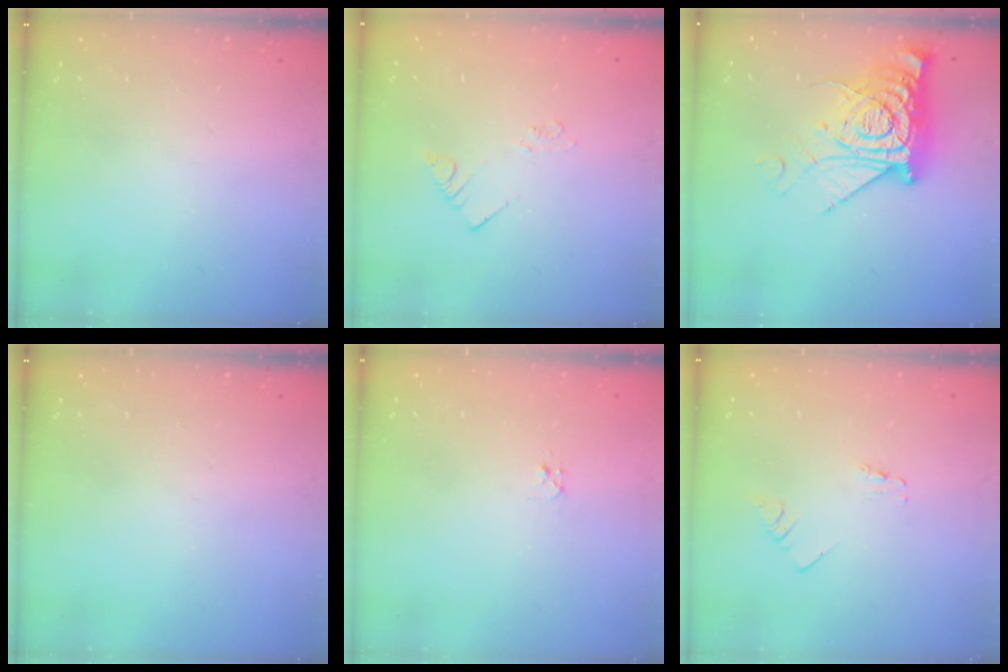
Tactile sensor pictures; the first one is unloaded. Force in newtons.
{"total": 2.1, "press": 2.1, "slide": 0.1}
{"total": 15.2, "press": 15.1, "slide": 1.8}
{"total": 0.0}
{"total": 3.2, "press": 3.2, "slide": 0.4}
{"total": 0.0}